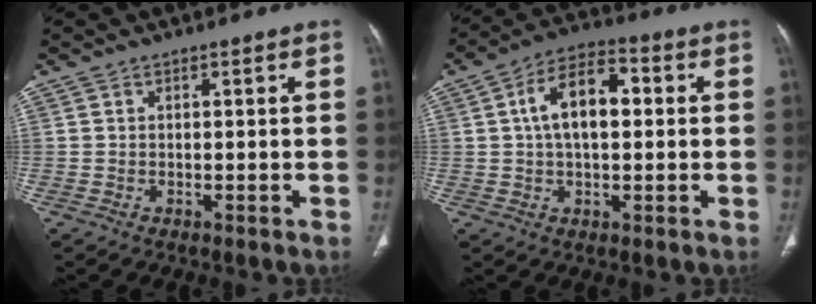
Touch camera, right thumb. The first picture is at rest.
{"total": 11.2, "force": [1.5, 6.2, 9.3], "torque": [-0.154, 0.024, 0.019]}